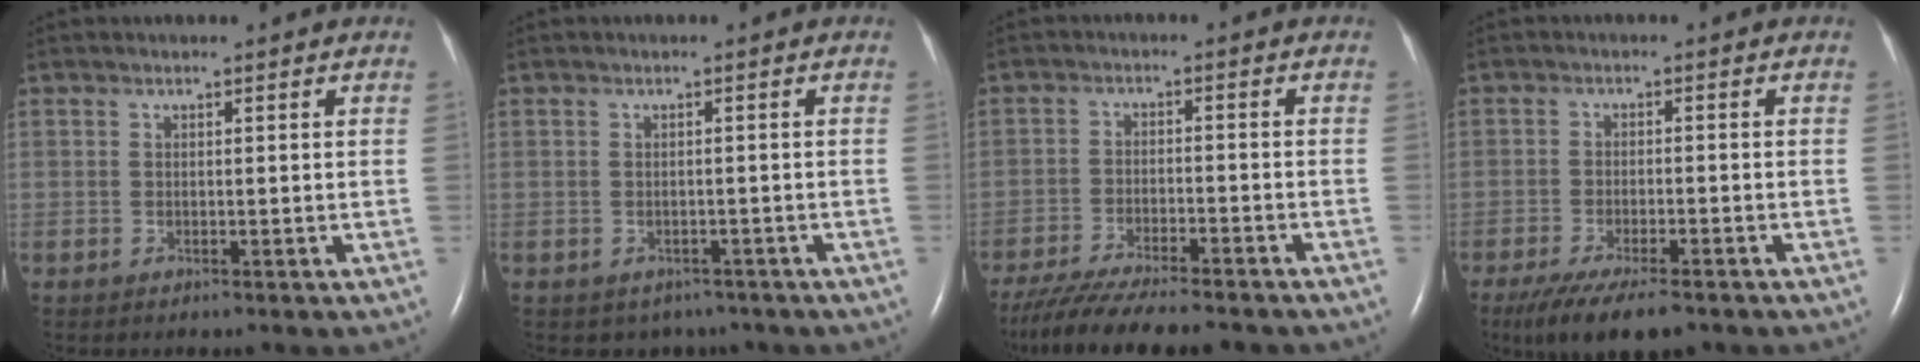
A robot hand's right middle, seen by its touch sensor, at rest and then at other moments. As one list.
[{"total": 3.8, "force": [-2.8, 2.5, 0.6], "torque": [-0.004, 0.009, -0.034]}, {"total": 15.8, "force": [-13.8, 2.1, 7.5], "torque": [-0.136, -0.029, -0.205]}, {"total": 10.3, "force": [-7.7, 2.4, 6.4], "torque": [-0.102, -0.019, -0.120]}]